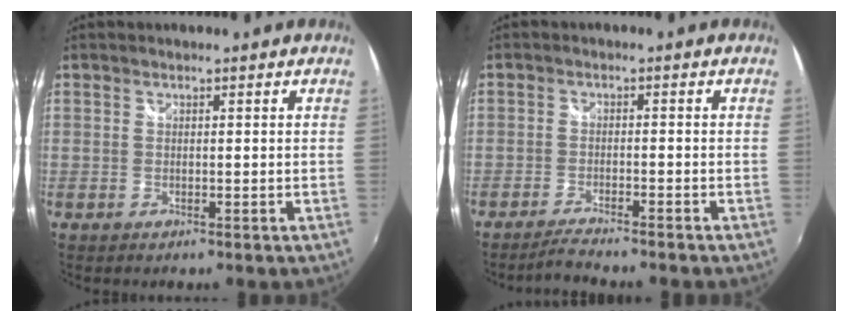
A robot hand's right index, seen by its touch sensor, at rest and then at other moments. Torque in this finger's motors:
{"motor_torque": [0.22, -0.15, 0.04, 0.00]}